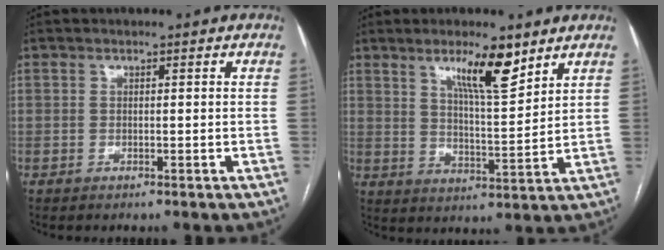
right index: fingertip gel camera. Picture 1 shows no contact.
{"total": 8.8, "force": [5.8, 1.2, 6.5], "torque": [-0.114, -0.007, 0.101]}